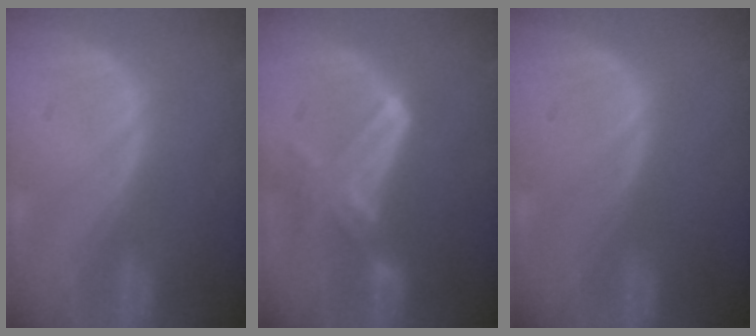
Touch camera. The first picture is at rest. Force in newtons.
{"total": 6.1, "press": 6.1, "slide": 0.1}
{"total": 0.0}